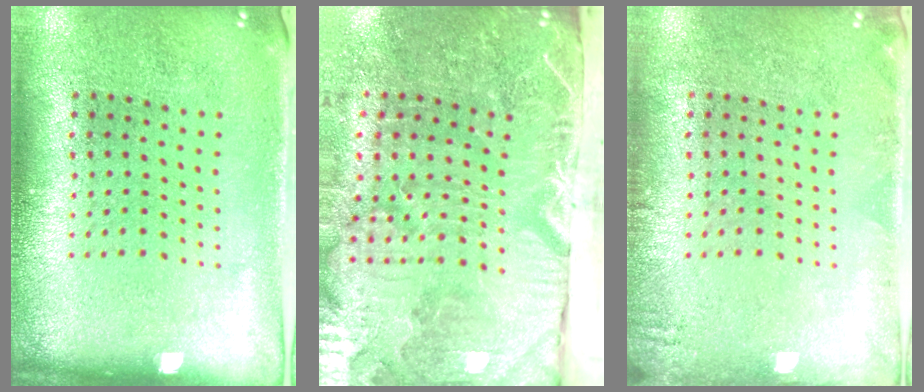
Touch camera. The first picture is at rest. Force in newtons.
{"total": 5.4, "press": 4.4, "slide": 3.2}
{"total": 1.0, "press": 1.0, "slide": 0.2}